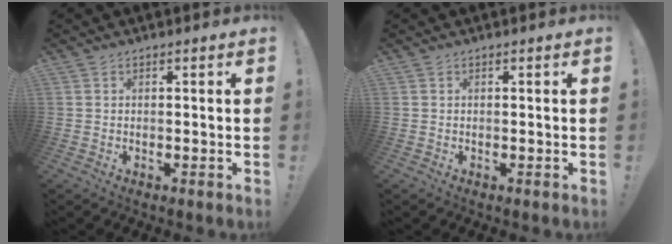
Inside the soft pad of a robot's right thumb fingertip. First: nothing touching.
{"total": 0.0}